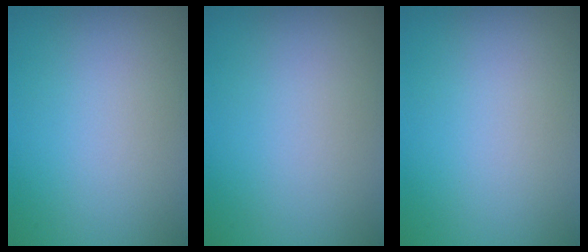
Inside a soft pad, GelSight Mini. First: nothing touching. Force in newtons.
{"total": 0.0}
{"total": 0.0}